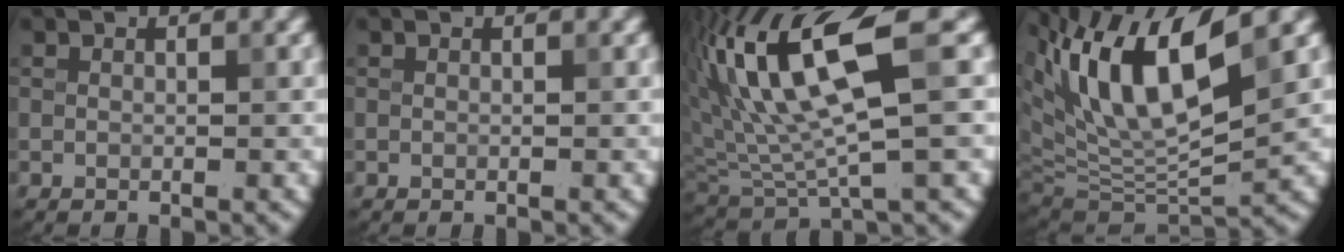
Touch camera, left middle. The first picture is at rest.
{"total": 0.0}
{"total": 11.2, "force": [4.1, 2.9, 10.0], "torque": [-0.192, 0.010, 0.085]}
{"total": 12.4, "force": [5.3, 4.3, 10.4], "torque": [-0.186, 0.012, 0.094]}